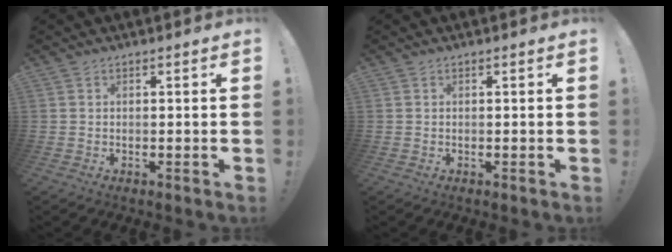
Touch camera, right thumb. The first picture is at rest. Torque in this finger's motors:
{"motor_torque": [0.00, 0.00, -0.06, 0.10, 0.03]}